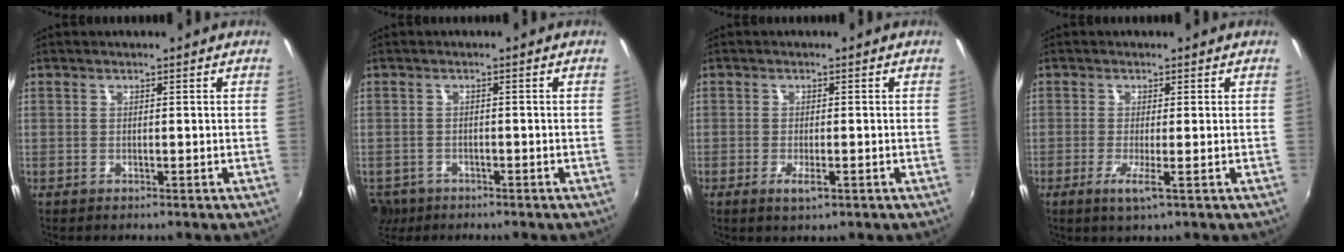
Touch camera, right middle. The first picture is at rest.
{"total": 6.1, "force": [-3.7, 4.3, 2.3], "torque": [-0.067, -0.016, -0.061]}
{"total": 2.8, "force": [-1.3, 0.9, 2.3], "torque": [-0.046, -0.008, -0.022]}
{"total": 2.7, "force": [-1.1, -0.3, 2.4], "torque": [-0.055, -0.011, -0.023]}